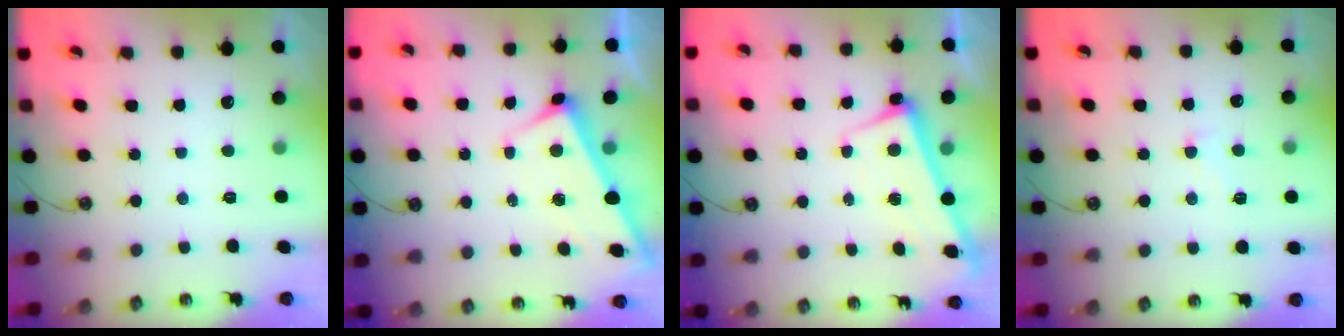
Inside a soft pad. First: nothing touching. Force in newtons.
{"total": 4.7, "press": 4.7, "slide": 0.1}
{"total": 2.5, "press": 2.5, "slide": 0.6}
{"total": 0.7, "press": 0.6, "slide": 0.4}